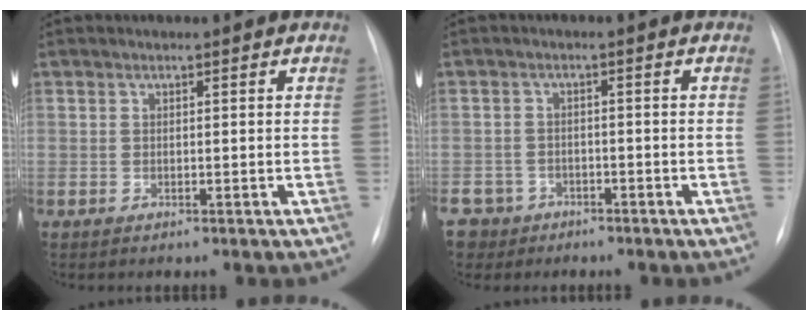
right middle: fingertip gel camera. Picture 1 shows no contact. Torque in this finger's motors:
{"motor_torque": [0.27, -0.31, 0.33, 0.15]}